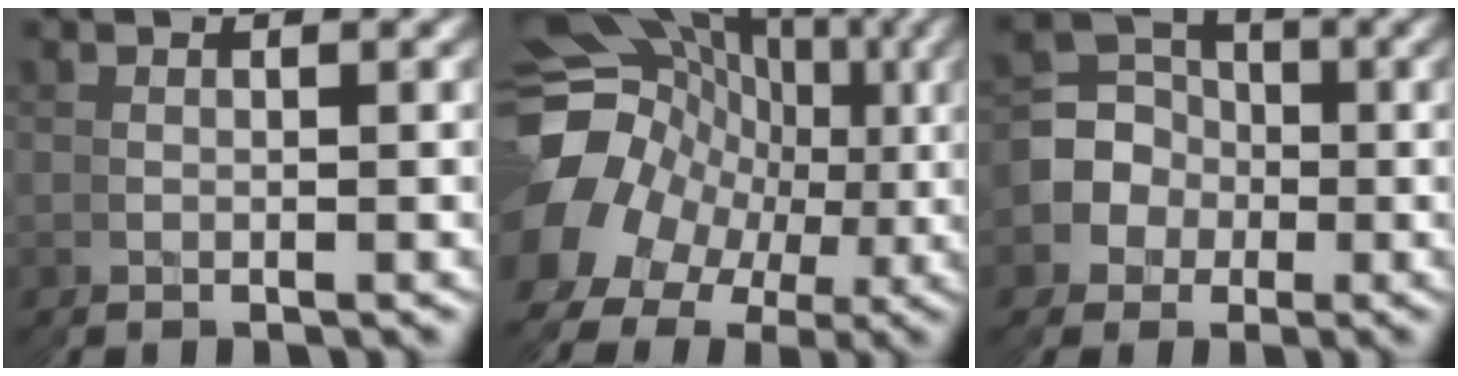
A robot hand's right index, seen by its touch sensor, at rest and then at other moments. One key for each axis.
{"total": 21.5, "fx": 2.4, "fy": 17.3, "fz": 12.5, "tx": -0.211, "ty": -0.029, "tz": 0.040}
{"total": 9.8, "fx": 0.1, "fy": 9.2, "fz": 3.2, "tx": -0.056, "ty": -0.028, "tz": 0.003}